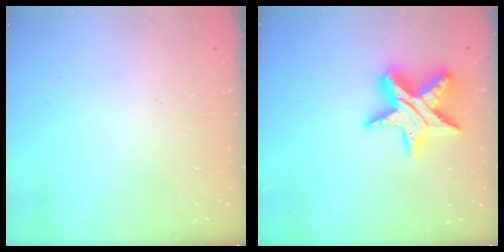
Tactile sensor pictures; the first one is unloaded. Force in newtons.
{"total": 17.2, "press": 17.1, "slide": 1.3}